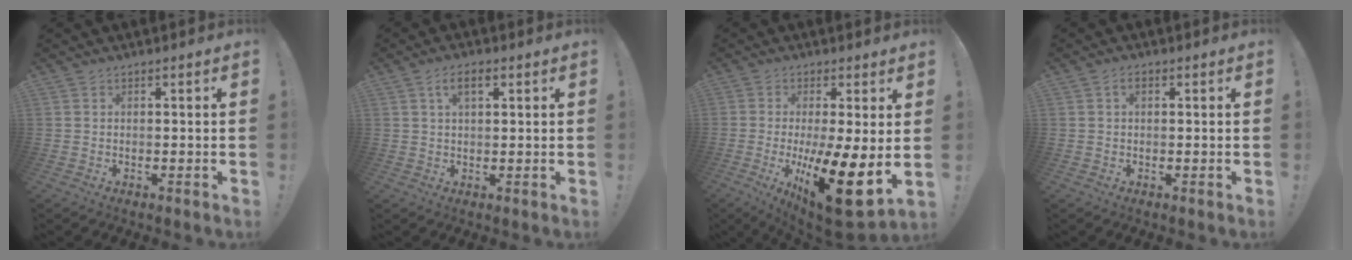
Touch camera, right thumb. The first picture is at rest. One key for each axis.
{"total": 4.8, "fx": 1.8, "fy": 2.2, "fz": 3.8, "tx": -0.064, "ty": 0.002, "tz": 0.028}
{"total": 15.4, "fx": -3.5, "fy": 2.8, "fz": 14.7, "tx": -0.220, "ty": -0.010, "tz": -0.050}
{"total": 1.5, "fx": 0.3, "fy": 0.9, "fz": 1.1, "tx": -0.016, "ty": 0.002, "tz": 0.003}